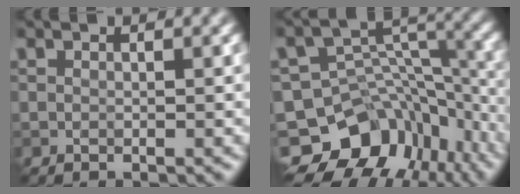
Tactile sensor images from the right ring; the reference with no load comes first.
{"total": 11.4, "force": [-7.1, 7.8, 4.4], "torque": [-0.071, 0.017, -0.107]}